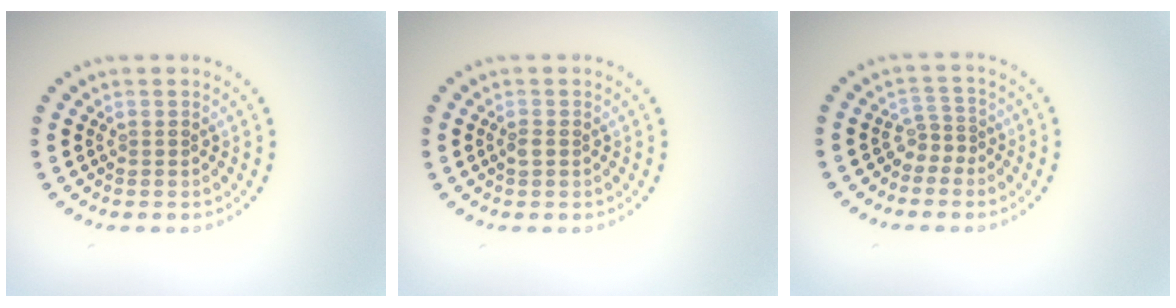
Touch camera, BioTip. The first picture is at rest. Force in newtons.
{"total": 0.8, "press": 0.7, "slide": 0.3}
{"total": 1.8, "press": 1.1, "slide": 1.4}